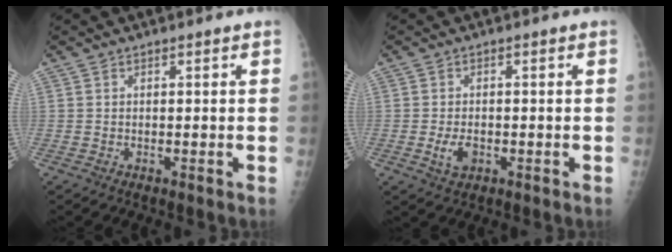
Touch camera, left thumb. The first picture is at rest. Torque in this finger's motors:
{"motor_torque": [0.08, 0.04, 0.43, 0.10, 0.04]}